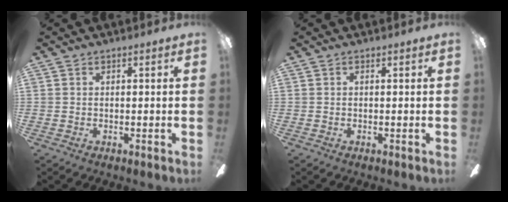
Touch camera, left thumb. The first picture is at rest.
{"total": 0.0}